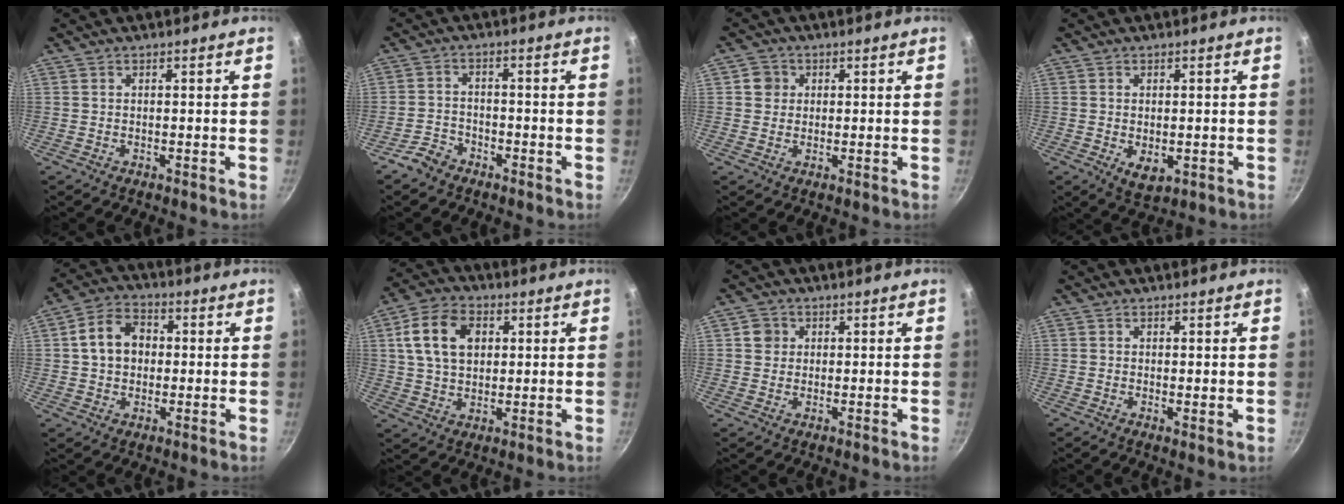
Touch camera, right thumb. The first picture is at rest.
{"total": 4.2, "force": [-3.2, 2.6, 1.1], "torque": [-0.016, 0.036, -0.059]}
{"total": 3.2, "force": [0.6, 3.0, 0.7], "torque": [0.009, 0.004, 0.004]}
{"total": 4.4, "force": [-0.6, 2.7, 3.4], "torque": [-0.052, -0.014, -0.004]}
{"total": 9.2, "force": [0.9, 7.1, 5.7], "torque": [-0.074, 0.020, 0.003]}
{"total": 12.0, "force": [3.1, 8.4, 7.9], "torque": [-0.130, 0.007, 0.048]}
{"total": 3.0, "force": [0.7, 2.9, 0.7], "torque": [0.006, 0.004, 0.006]}
{"total": 1.0, "force": [0.4, 0.5, 0.8], "torque": [-0.015, -0.006, 0.002]}